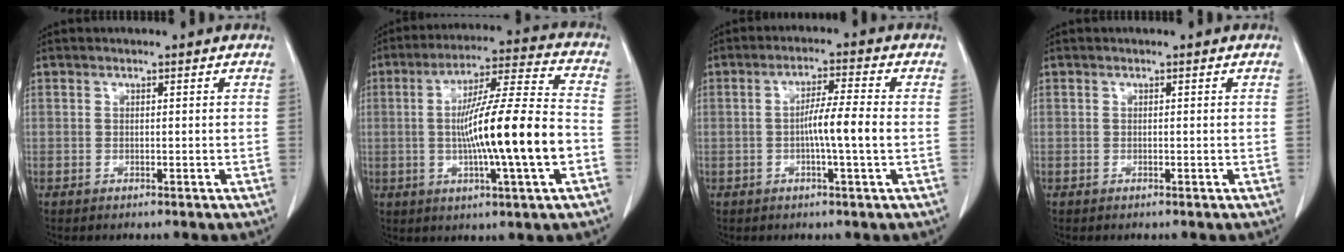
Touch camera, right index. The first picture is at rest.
{"total": 16.5, "force": [-2.7, 0.2, 16.3], "torque": [-0.274, 0.002, -0.047]}
{"total": 5.7, "force": [-0.8, -0.4, 5.7], "torque": [-0.098, 0.004, -0.017]}
{"total": 0.0}